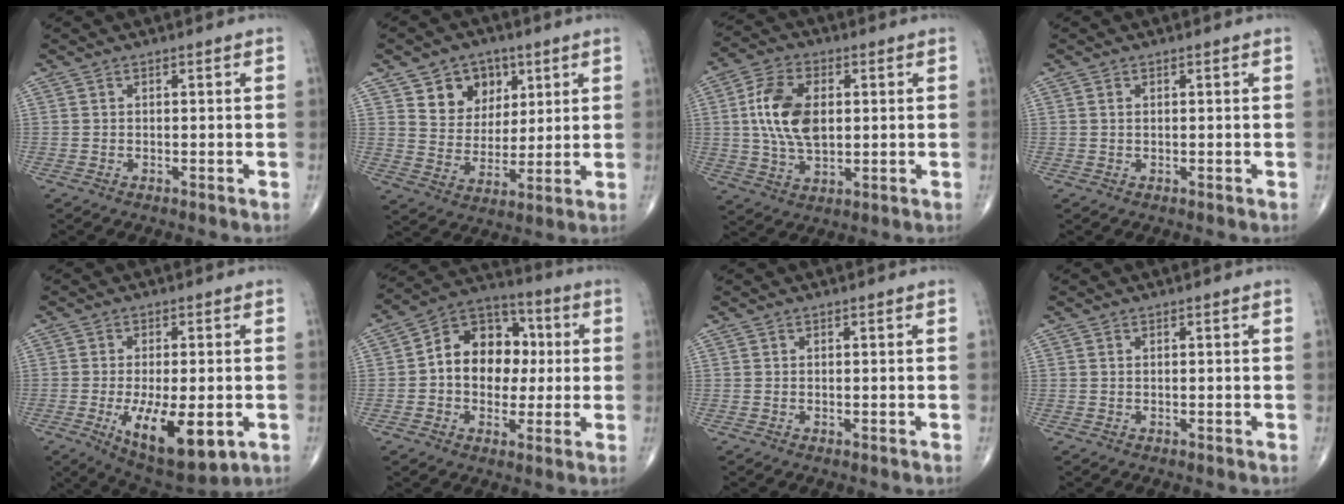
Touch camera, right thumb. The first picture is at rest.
{"total": 10.5, "force": [5.1, 8.3, 3.9], "torque": [-0.028, -0.024, 0.091]}
{"total": 12.3, "force": [1.5, 7.3, 9.9], "torque": [-0.185, 0.001, 0.027]}
{"total": 0.5, "force": [0.1, 0.3, 0.4], "torque": [-0.011, 0.002, 0.002]}
{"total": 14.0, "force": [-4.1, 5.7, 12.1], "torque": [-0.192, -0.019, -0.049]}
{"total": 14.4, "force": [0.8, 10.9, 9.3], "torque": [-0.093, 0.029, 0.003]}
{"total": 0.0}
{"total": 0.0}